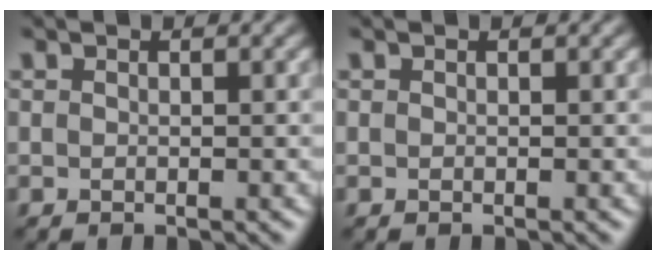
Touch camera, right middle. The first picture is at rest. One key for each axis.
{"total": 0.0}